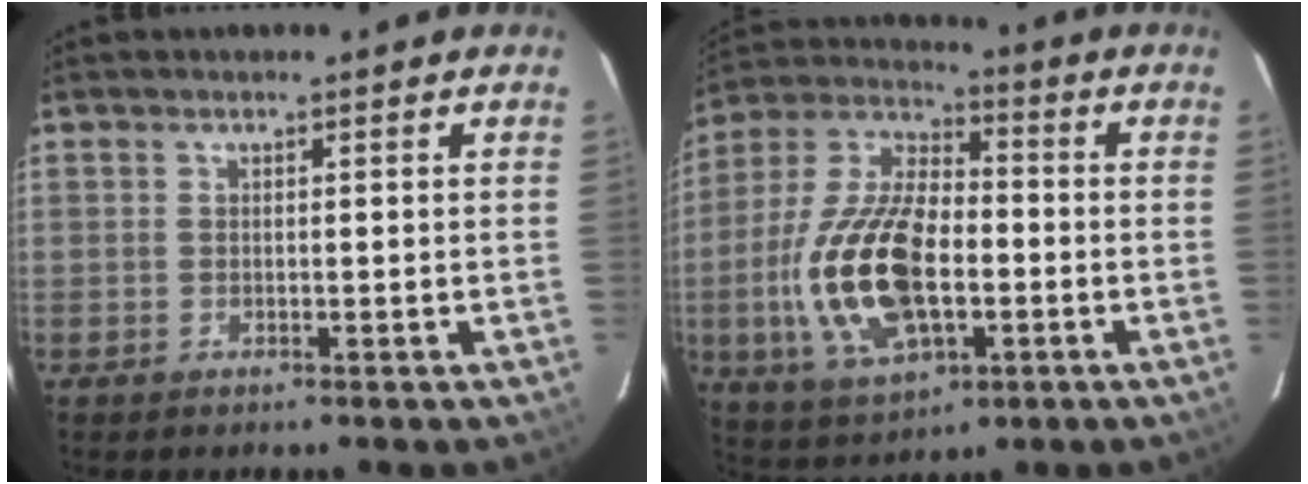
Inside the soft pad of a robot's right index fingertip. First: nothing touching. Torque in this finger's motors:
{"motor_torque": [1.83, -0.31, 0.60, 0.21]}